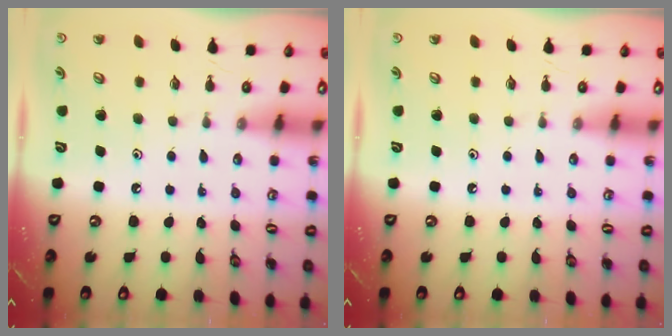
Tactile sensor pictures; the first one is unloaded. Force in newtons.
{"total": 0.0}